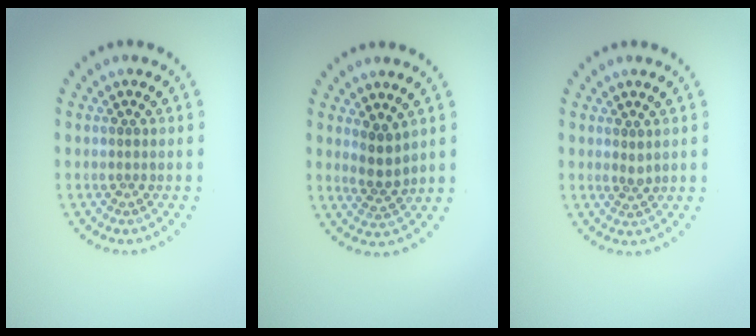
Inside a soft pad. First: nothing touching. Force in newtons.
{"total": 2.3, "press": 1.8, "slide": 1.3}
{"total": 0.9, "press": 0.6, "slide": 0.6}